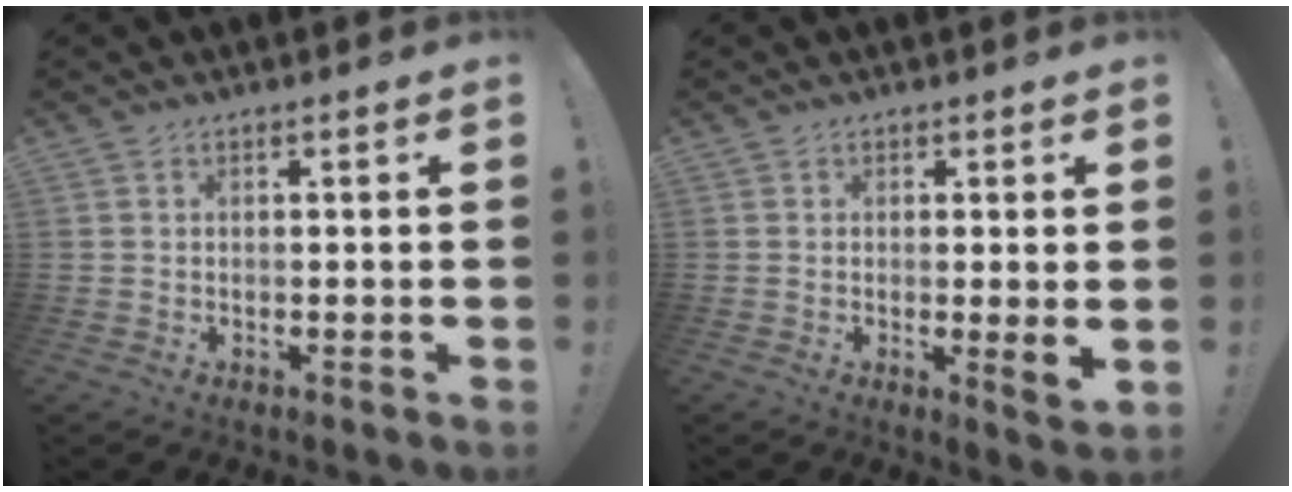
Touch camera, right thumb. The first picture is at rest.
{"total": 3.7, "force": [0.6, 0.1, 3.7], "torque": [-0.040, -0.017, 0.010]}